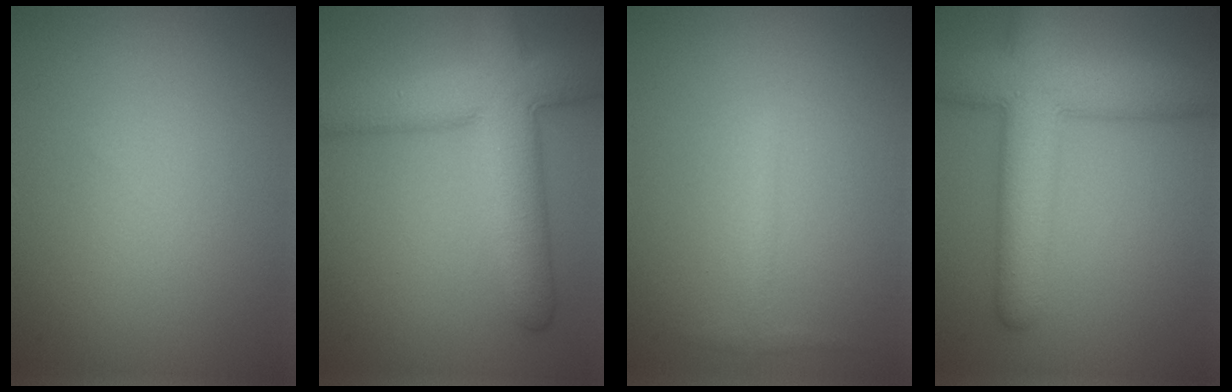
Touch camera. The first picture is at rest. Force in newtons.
{"total": 8.5, "press": 8.5, "slide": 0.5}
{"total": 1.1, "press": 1.1, "slide": 0.0}
{"total": 8.4, "press": 8.4, "slide": 0.4}